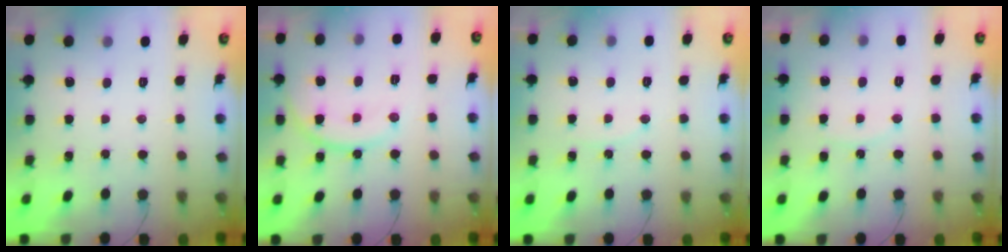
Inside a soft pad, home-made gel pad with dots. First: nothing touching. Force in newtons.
{"total": 12.3, "press": 12.3, "slide": 0.6}
{"total": 5.0, "press": 5.0, "slide": 0.6}
{"total": 6.5, "press": 6.5, "slide": 0.5}